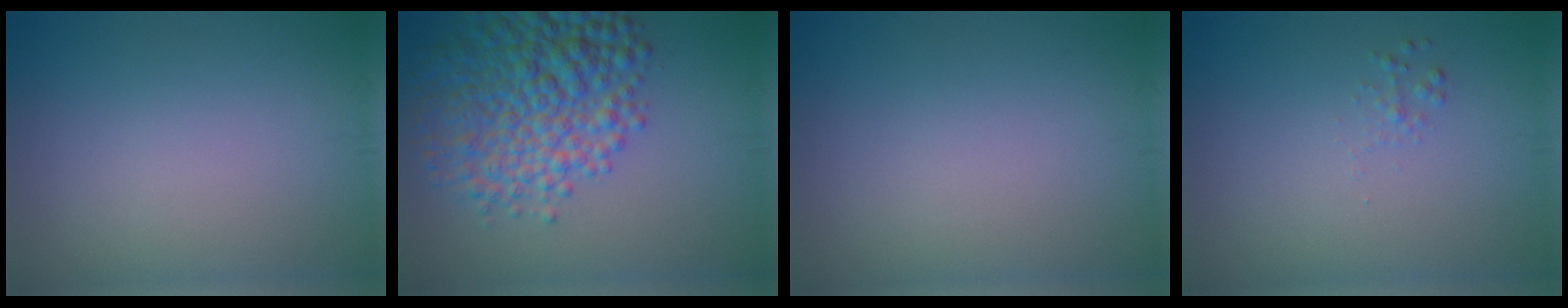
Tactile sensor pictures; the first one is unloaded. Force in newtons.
{"total": 8.1, "press": 8.1, "slide": 0.2}
{"total": 0.0}
{"total": 0.6, "press": 0.6, "slide": 0.0}